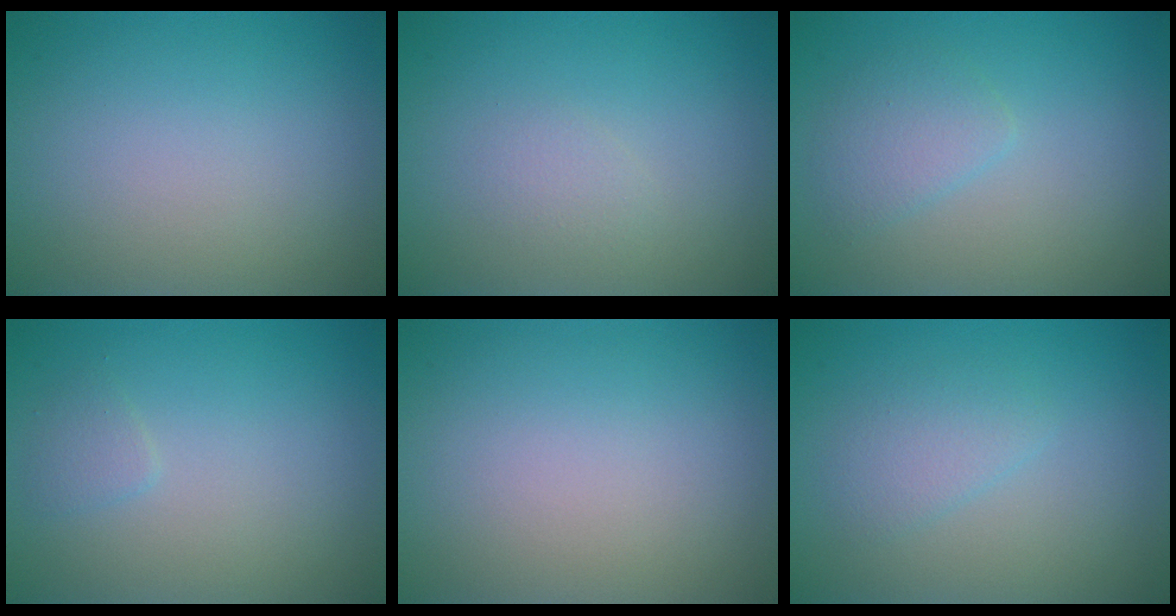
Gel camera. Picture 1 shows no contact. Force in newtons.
{"total": 1.0, "press": 1.0, "slide": 0.0}
{"total": 2.0, "press": 2.0, "slide": 0.1}
{"total": 0.9, "press": 0.9, "slide": 0.1}
{"total": 0.0}
{"total": 1.8, "press": 1.8, "slide": 0.1}